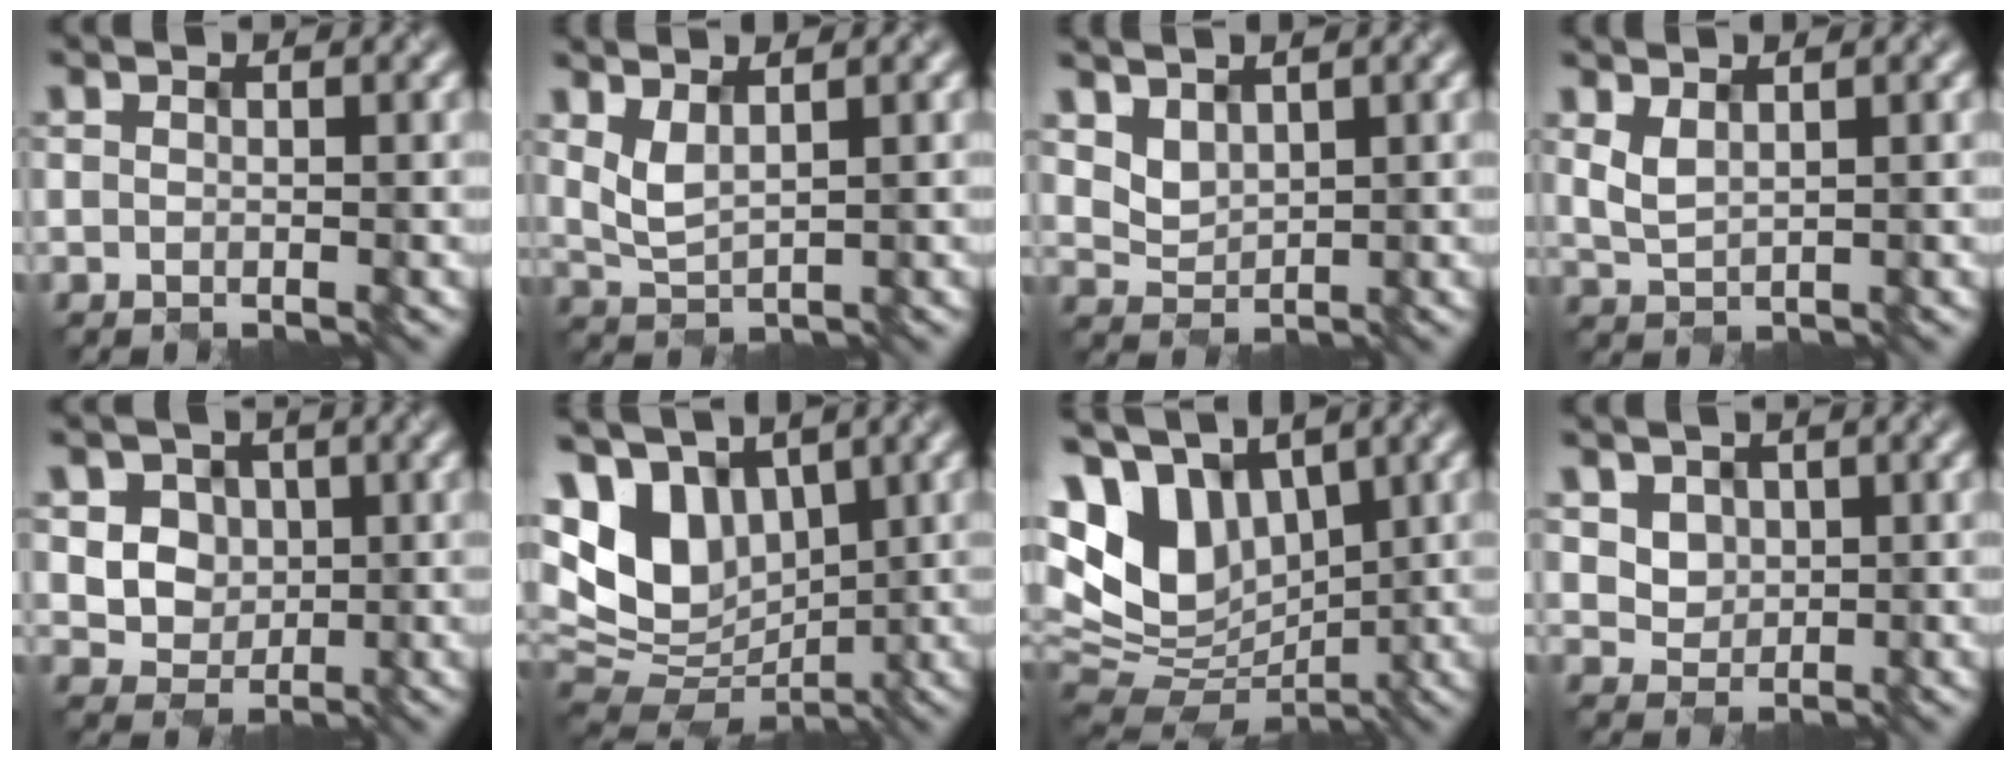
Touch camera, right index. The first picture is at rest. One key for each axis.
{"total": 1.9, "fx": 1.0, "fy": 0.5, "fz": 1.5, "tx": -0.041, "ty": -0.006, "tz": 0.027}
{"total": 2.0, "fx": 1.4, "fy": 1.2, "fz": 0.8, "tx": -0.021, "ty": -0.003, "tz": 0.034}
{"total": 1.5, "fx": 0.7, "fy": 0.7, "fz": 1.1, "tx": -0.030, "ty": -0.003, "tz": 0.019}
{"total": 5.4, "fx": 1.1, "fy": 4.8, "fz": 2.3, "tx": -0.046, "ty": 0.010, "tz": 0.015}
{"total": 8.2, "fx": 2.6, "fy": 5.5, "fz": 5.5, "tx": -0.119, "ty": 0.003, "tz": 0.043}
{"total": 9.9, "fx": 3.2, "fy": 6.7, "fz": 6.6, "tx": -0.150, "ty": 0.012, "tz": 0.051}
{"total": 4.2, "fx": 1.9, "fy": 3.3, "fz": 1.6, "tx": -0.050, "ty": 0.009, "tz": 0.037}